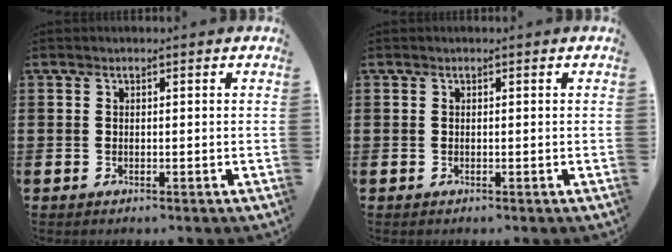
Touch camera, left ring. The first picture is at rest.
{"total": 0.0}